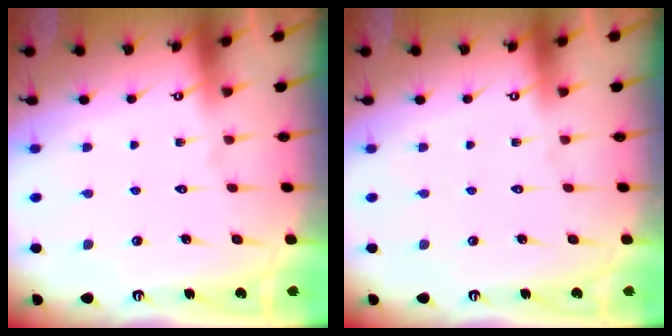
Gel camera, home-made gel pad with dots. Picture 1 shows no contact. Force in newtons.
{"total": 0.0}